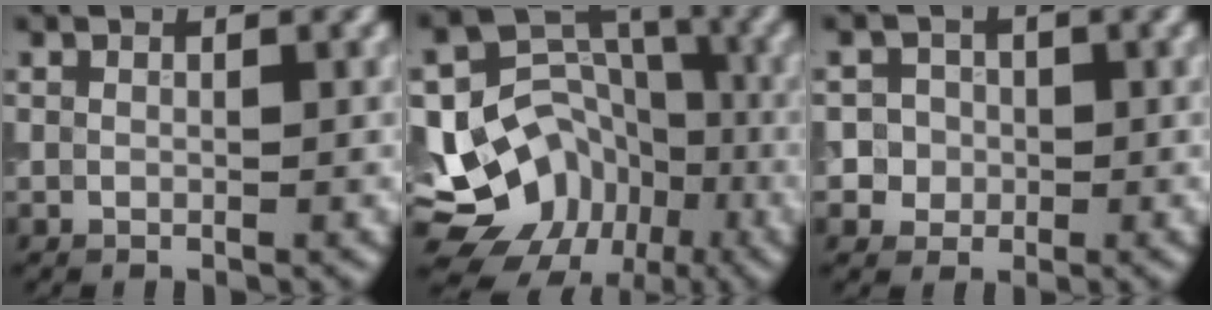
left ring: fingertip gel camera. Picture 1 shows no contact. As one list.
[{"total": 14.1, "force": [-6.4, 11.1, 6.0], "torque": [-0.094, -0.004, -0.104]}, {"total": 3.7, "force": [0.1, 3.6, 1.0], "torque": [0.012, 0.023, -0.009]}]